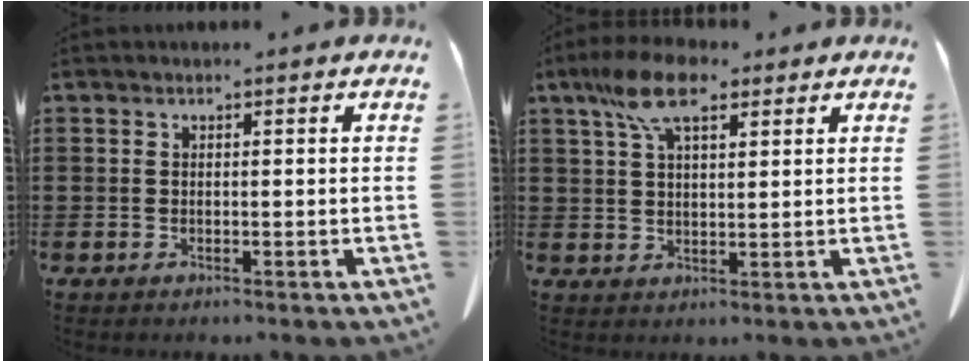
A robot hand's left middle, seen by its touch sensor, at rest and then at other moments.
{"total": 8.4, "force": [5.1, 3.2, 5.8], "torque": [-0.126, 0.006, 0.094]}